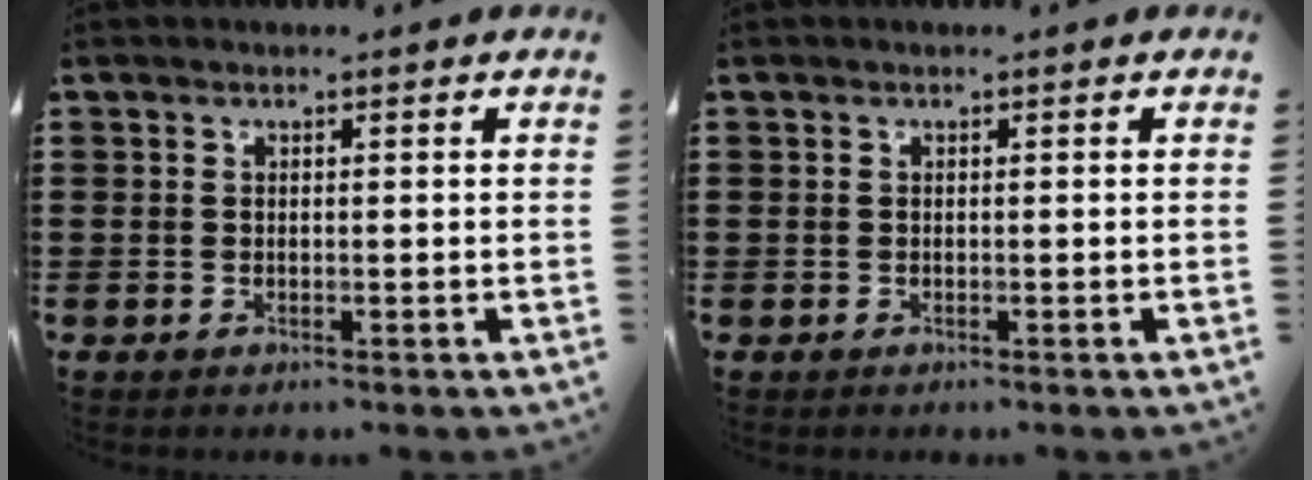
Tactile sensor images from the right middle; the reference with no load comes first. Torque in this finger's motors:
{"motor_torque": [-0.20, -0.03, -0.07, -0.02]}